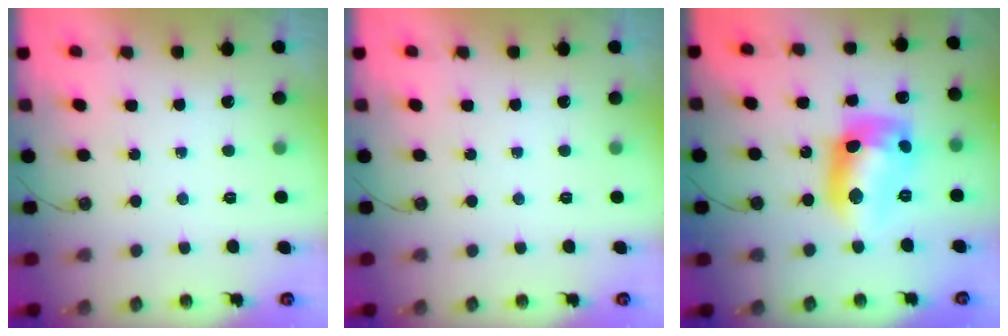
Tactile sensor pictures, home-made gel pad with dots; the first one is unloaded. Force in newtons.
{"total": 0.0}
{"total": 13.6, "press": 13.6, "slide": 1.2}